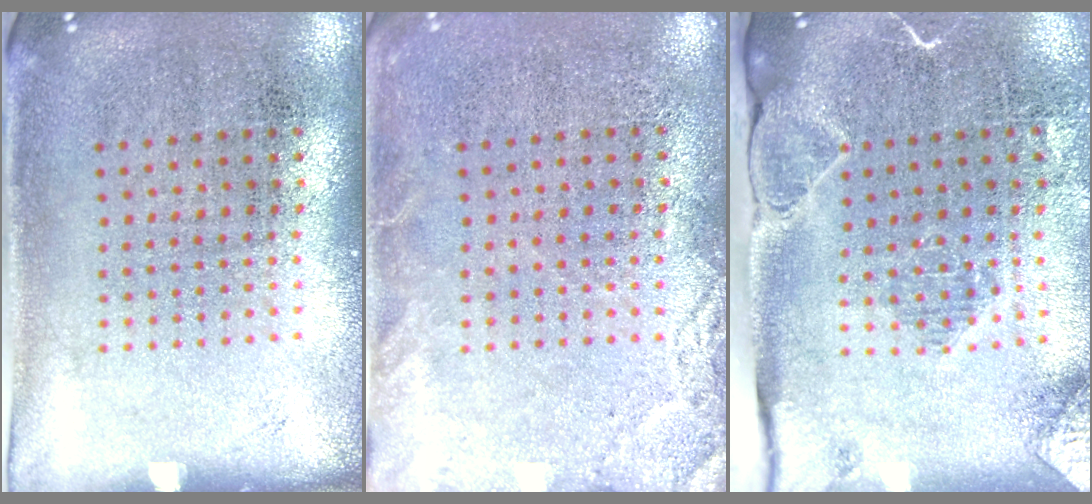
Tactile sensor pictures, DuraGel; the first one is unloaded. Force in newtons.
{"total": 2.6, "press": 2.6, "slide": 0.4}
{"total": 2.1, "press": 2.1, "slide": 0.5}